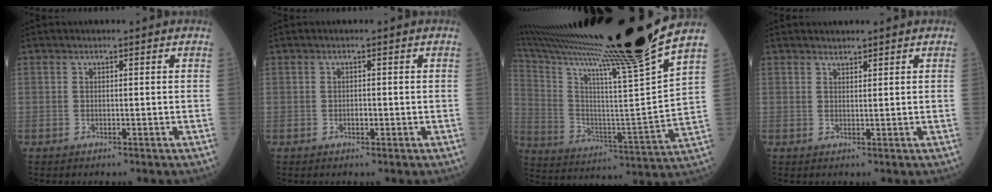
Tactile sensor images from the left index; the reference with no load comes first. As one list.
[{"total": 0.8, "force": [-0.2, 0.5, 0.6], "torque": [-0.011, -0.001, -0.005]}, {"total": 28.7, "force": [23.4, -3.3, 16.3], "torque": [-0.289, -0.081, 0.366]}, {"total": 1.1, "force": [1.1, 0.2, 0.0], "torque": [-0.005, 0.004, 0.022]}]